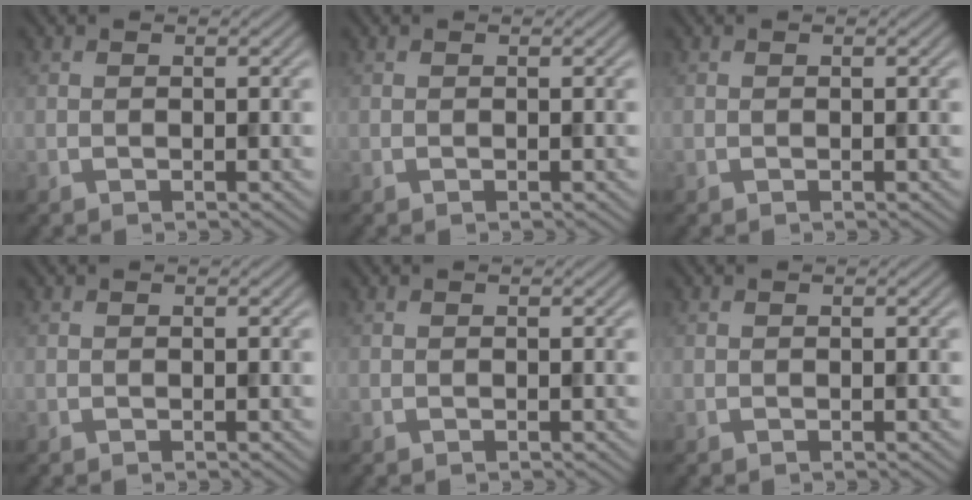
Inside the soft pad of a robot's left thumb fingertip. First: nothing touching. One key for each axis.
{"total": 0.0}
{"total": 0.0}
{"total": 0.0}
{"total": 0.0}
{"total": 0.0}